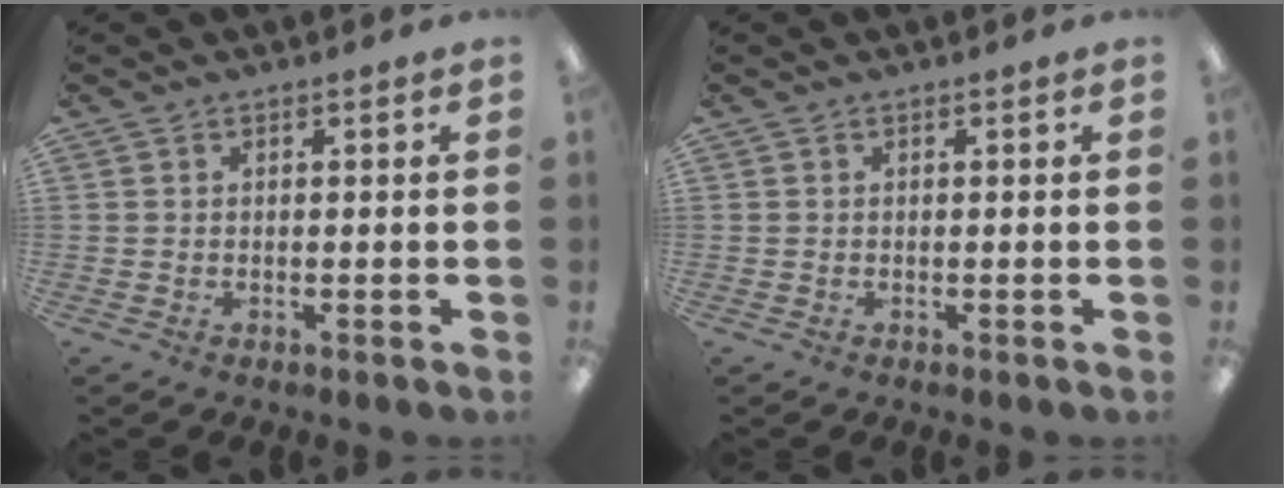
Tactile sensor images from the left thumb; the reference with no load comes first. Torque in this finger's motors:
{"motor_torque": [0.00, 0.00, 0.00, 0.00, 0.00]}